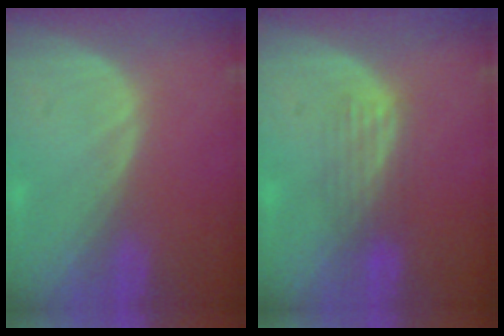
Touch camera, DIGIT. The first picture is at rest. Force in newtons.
{"total": 3.4, "press": 3.4, "slide": 0.2}